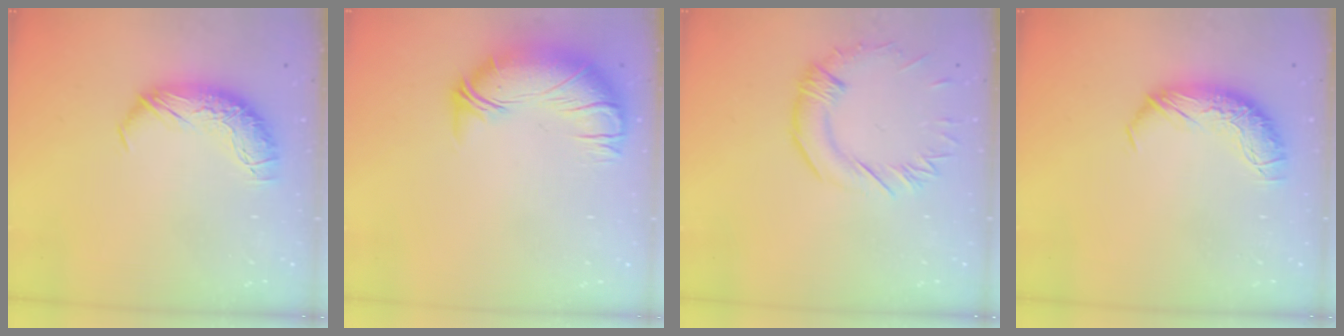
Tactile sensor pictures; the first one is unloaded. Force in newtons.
{"total": 2.7, "press": 0.3, "slide": 2.7}
{"total": 1.0, "press": 0.6, "slide": 0.8}
{"total": 0.0}